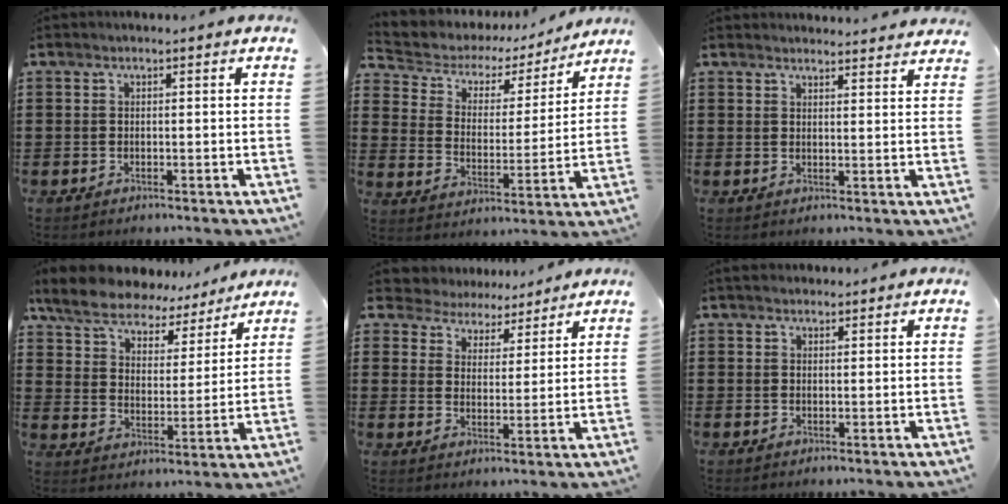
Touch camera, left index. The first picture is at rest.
{"total": 4.1, "force": [3.2, 2.4, 1.0], "torque": [-0.045, -0.021, 0.045]}
{"total": 2.7, "force": [2.7, 0.0, 0.1], "torque": [-0.002, -0.013, 0.050]}
{"total": 7.7, "force": [7.1, 2.2, 2.0], "torque": [-0.075, -0.037, 0.127]}
{"total": 5.1, "force": [4.8, 1.7, -0.3], "torque": [-0.026, -0.024, 0.086]}
{"total": 1.4, "force": [1.2, 0.6, 0.2], "torque": [-0.006, 0.004, 0.025]}